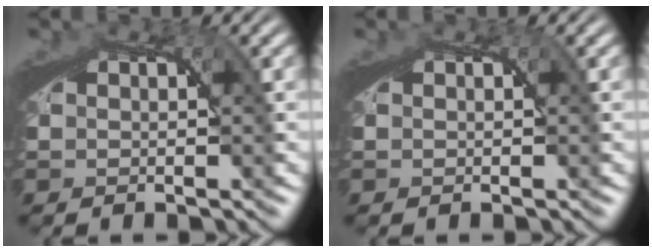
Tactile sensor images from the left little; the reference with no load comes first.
{"total": 0.0}